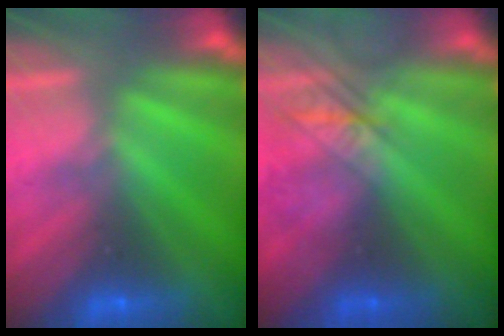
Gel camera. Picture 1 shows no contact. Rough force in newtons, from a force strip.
{"total": 2.5}